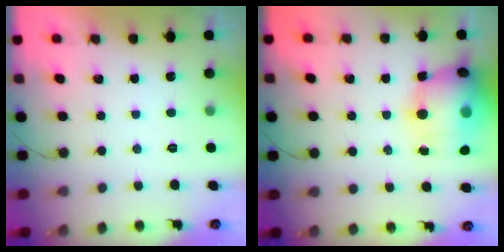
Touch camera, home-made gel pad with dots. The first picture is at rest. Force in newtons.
{"total": 18.4, "press": 16.7, "slide": 7.8}